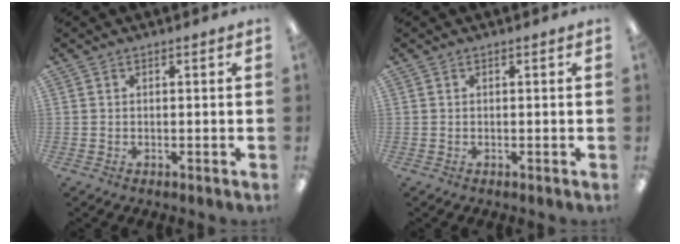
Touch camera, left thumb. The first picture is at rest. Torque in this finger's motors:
{"motor_torque": [0.00, 0.00, 0.06, -0.06, 0.00]}